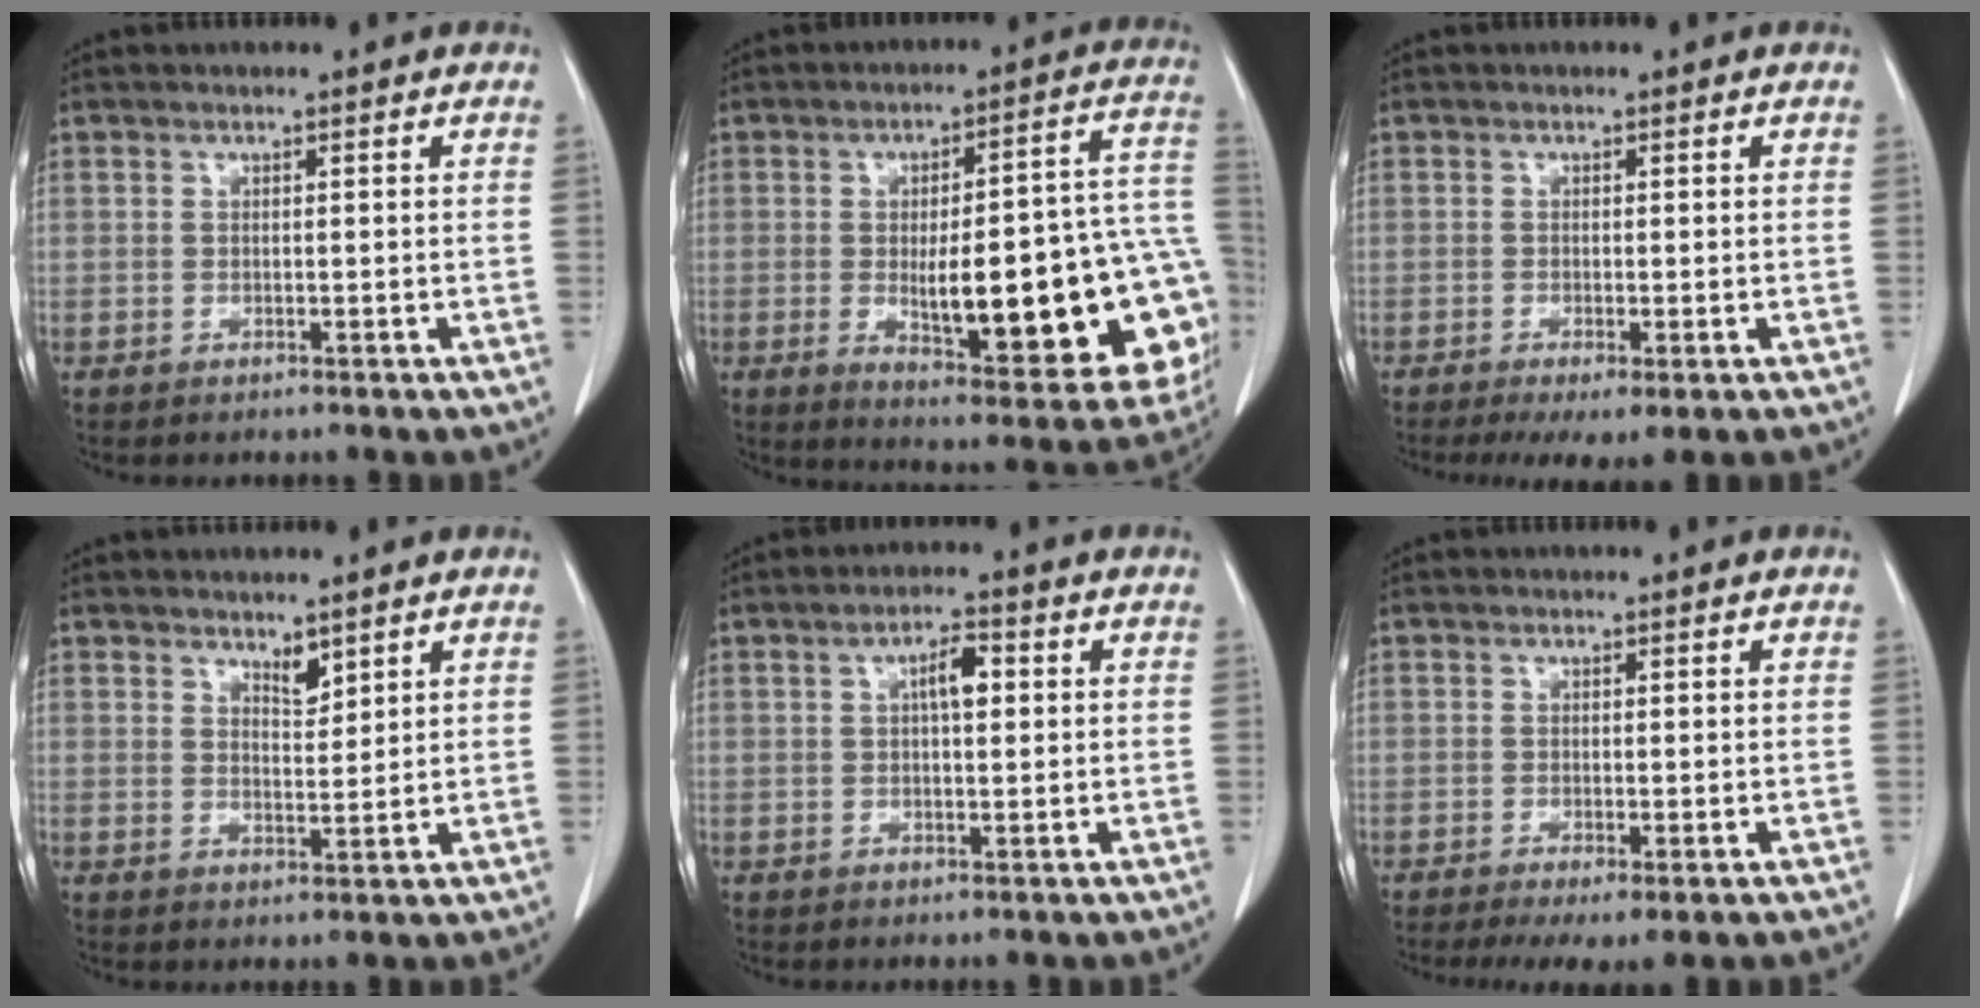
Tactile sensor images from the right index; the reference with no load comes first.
{"total": 26.4, "force": [-4.7, 6.5, 25.2], "torque": [-0.246, 0.022, -0.039]}
{"total": 4.7, "force": [-2.5, 1.1, 3.8], "torque": [-0.059, -0.017, -0.038]}
{"total": 2.6, "force": [2.0, 0.8, 1.3], "torque": [-0.024, -0.009, 0.040]}
{"total": 3.8, "force": [0.8, 1.2, 3.6], "torque": [-0.061, 0.008, 0.012]}
{"total": 4.7, "force": [-2.7, 1.0, 3.7], "torque": [-0.057, -0.017, -0.042]}